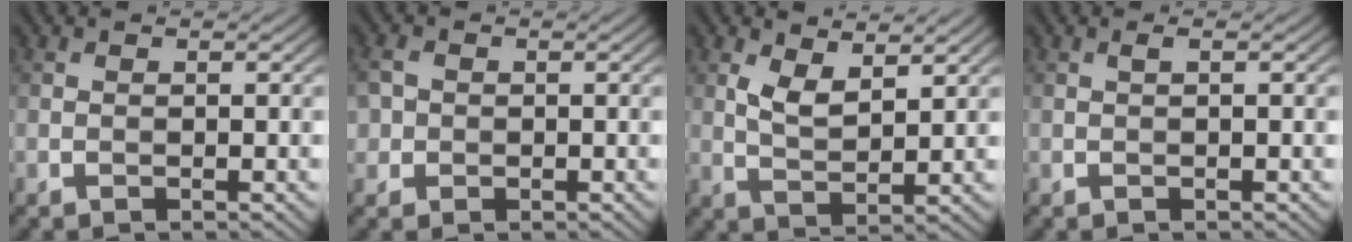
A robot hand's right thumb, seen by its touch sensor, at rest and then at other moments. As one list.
[{"total": 3.1, "force": [-0.1, 2.8, 1.1], "torque": [-0.037, 0.002, -0.005]}, {"total": 4.2, "force": [2.3, 1.7, 3.0], "torque": [-0.072, -0.007, 0.048]}, {"total": 0.5, "force": [0.1, -0.1, 0.5], "torque": [-0.013, 0.005, 0.002]}]